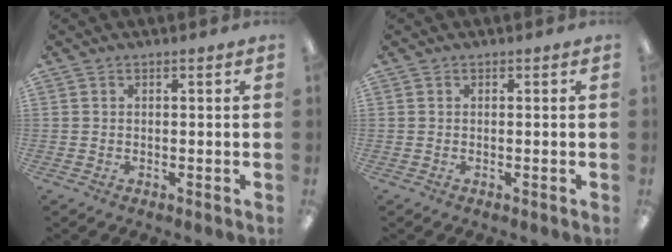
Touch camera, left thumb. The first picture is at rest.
{"total": 0.0}